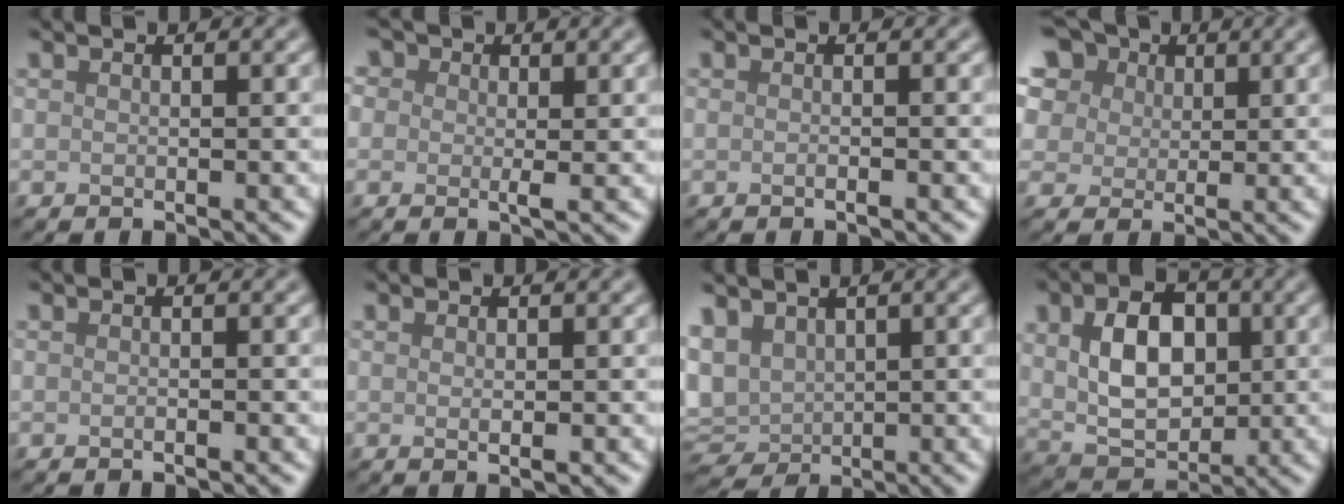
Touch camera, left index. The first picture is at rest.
{"total": 2.5, "force": [0.8, 1.8, 1.6], "torque": [-0.017, 0.004, -0.001]}
{"total": 0.9, "force": [-0.3, 0.2, 0.8], "torque": [-0.008, 0.000, -0.007]}
{"total": 15.0, "force": [8.1, 10.4, 7.0], "torque": [-0.179, 0.054, 0.125]}
{"total": 0.5, "force": [-0.3, 0.1, 0.5], "torque": [-0.007, 0.000, -0.005]}
{"total": 1.2, "force": [0.1, 0.2, 1.1], "torque": [-0.018, 0.001, 0.002]}
{"total": 4.2, "force": [1.5, 2.9, 2.6], "torque": [-0.068, 0.002, 0.028]}
{"total": 6.9, "force": [0.9, 4.8, 5.0], "torque": [-0.088, 0.000, 0.017]}